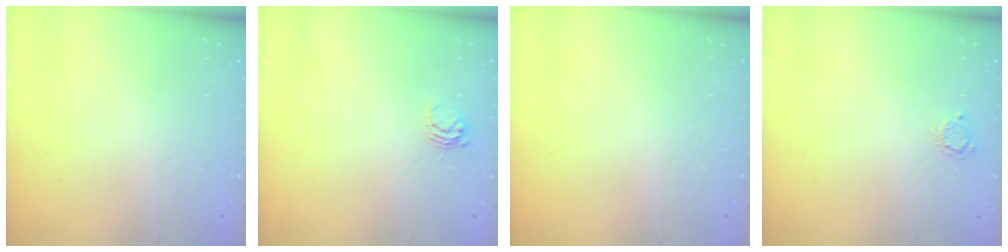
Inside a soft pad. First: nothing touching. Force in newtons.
{"total": 4.4, "press": 4.4, "slide": 0.3}
{"total": 0.0}
{"total": 2.6, "press": 2.6, "slide": 0.4}